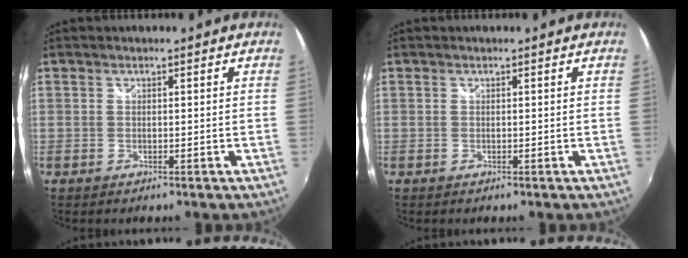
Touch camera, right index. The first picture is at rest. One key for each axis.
{"total": 0.0}